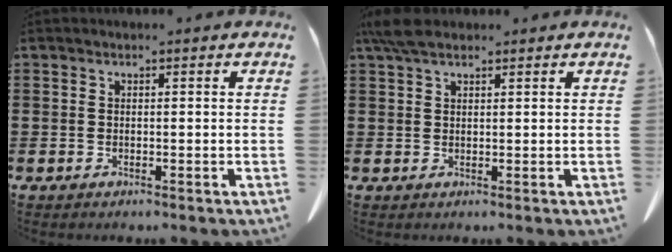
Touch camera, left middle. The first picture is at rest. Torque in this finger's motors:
{"motor_torque": [1.05, 0.91, 0.24, 0.07]}